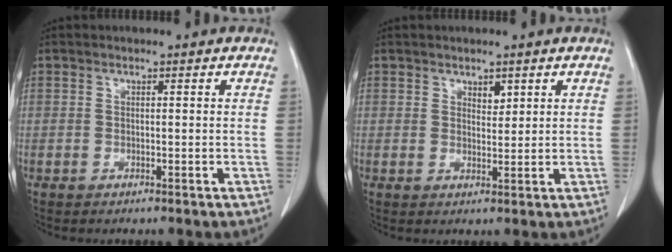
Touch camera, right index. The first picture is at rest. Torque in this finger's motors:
{"motor_torque": [0.10, -0.05, 0.01, 0.03]}